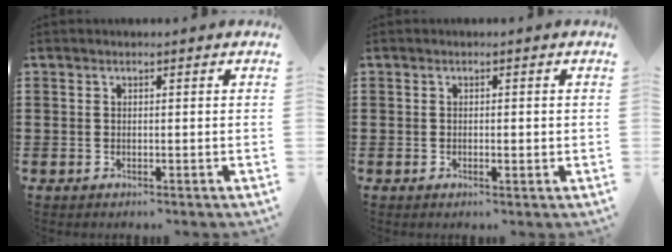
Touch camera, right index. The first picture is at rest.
{"total": 0.9, "force": [-0.2, 0.4, 0.7], "torque": [-0.015, -0.001, -0.003]}